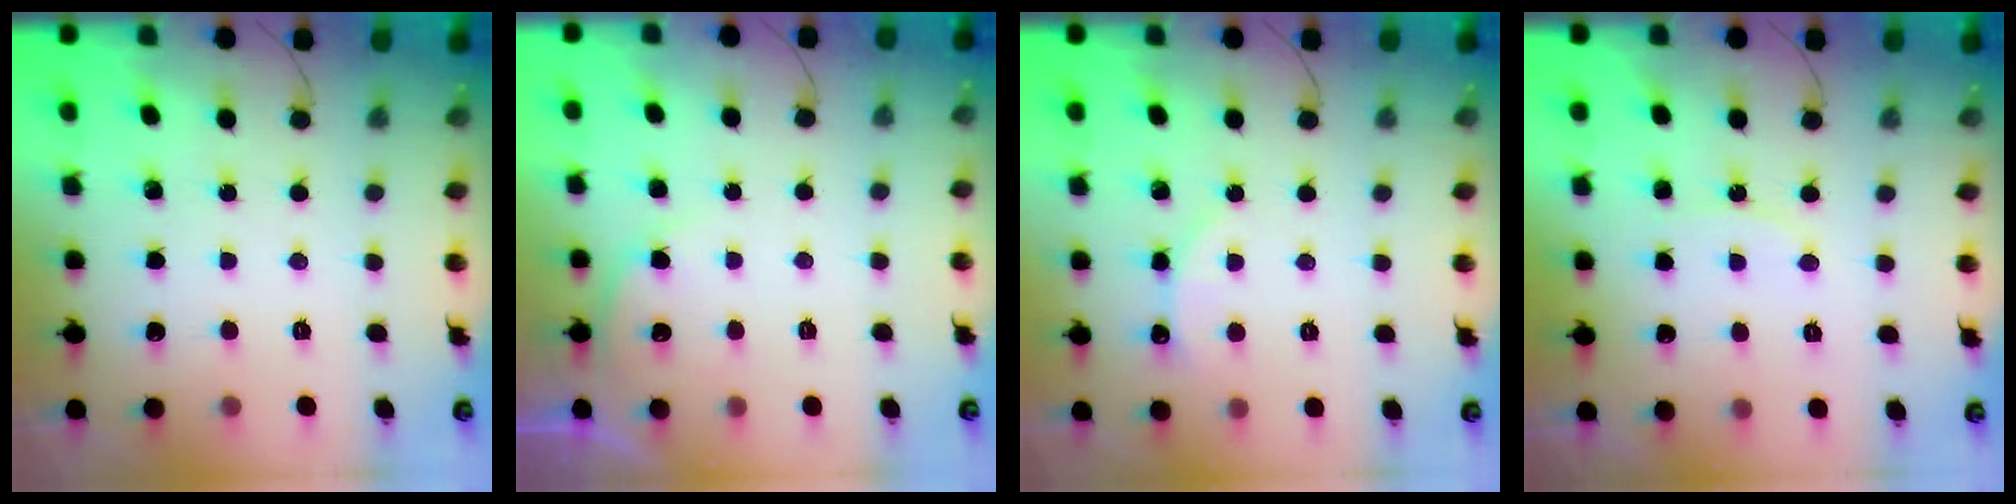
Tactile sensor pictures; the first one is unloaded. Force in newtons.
{"total": 5.0, "press": 4.6, "slide": 1.8}
{"total": 2.5, "press": 2.5, "slide": 0.3}
{"total": 5.9, "press": 5.8, "slide": 0.6}